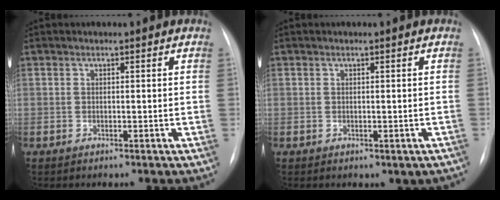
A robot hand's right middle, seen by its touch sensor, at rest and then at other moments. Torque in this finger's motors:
{"motor_torque": [1.04, -1.10, 0.39, 0.04]}